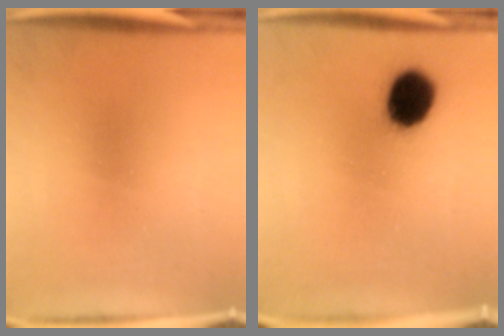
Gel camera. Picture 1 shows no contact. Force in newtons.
{"total": 11.1}